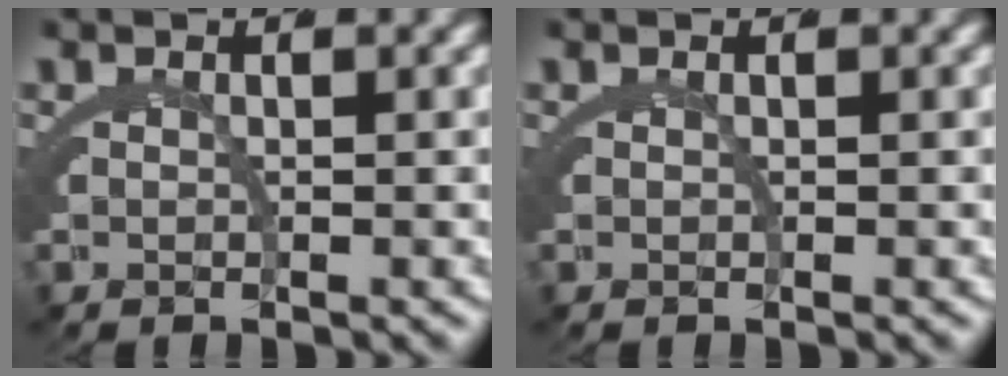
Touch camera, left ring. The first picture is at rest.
{"total": 0.0}